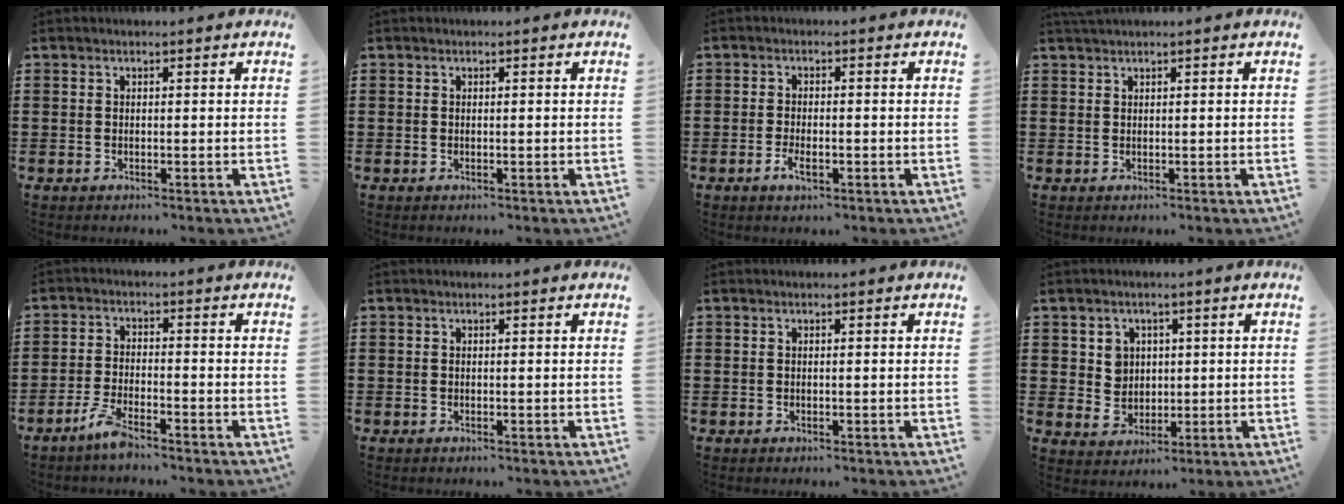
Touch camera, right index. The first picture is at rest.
{"total": 0.0}
{"total": 2.6, "force": [-1.1, 0.9, 2.1], "torque": [-0.045, -0.002, -0.022]}
{"total": 0.6, "force": [0.5, -0.1, 0.3], "torque": [-0.008, -0.001, 0.010]}
{"total": 3.9, "force": [-3.3, 0.4, 2.1], "torque": [-0.048, -0.002, -0.065]}
{"total": 0.0}
{"total": 0.0}
{"total": 4.3, "force": [1.3, 3.9, 1.2], "torque": [-0.043, 0.012, 0.023]}